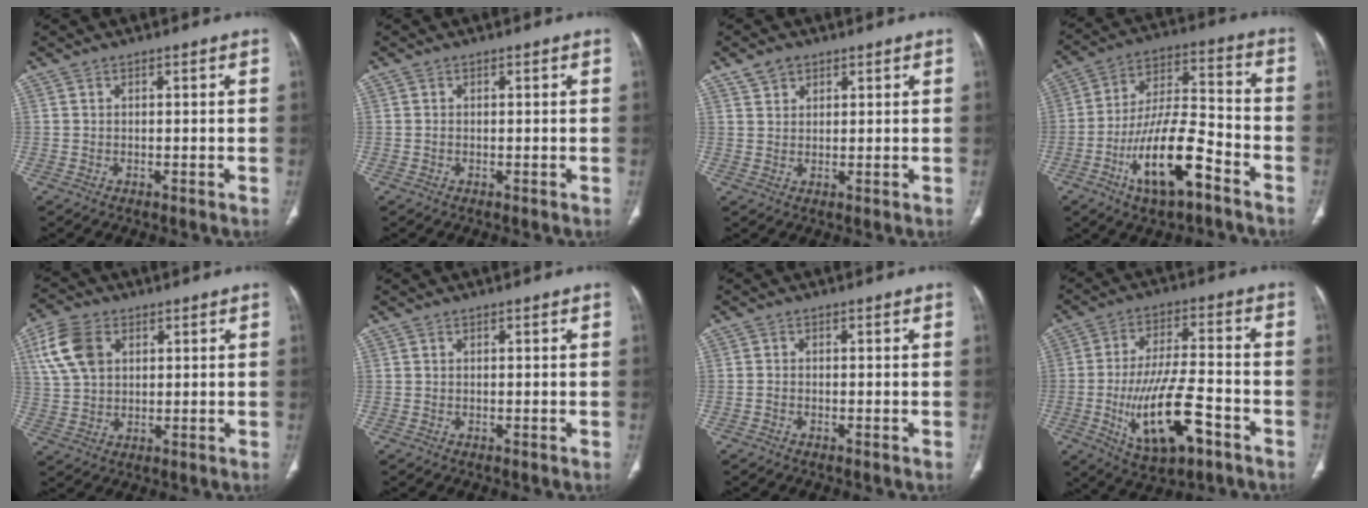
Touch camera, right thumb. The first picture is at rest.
{"total": 0.0}
{"total": 3.1, "force": [2.0, 2.2, 1.1], "torque": [-0.009, -0.005, 0.039]}
{"total": 16.5, "force": [-8.2, 6.0, 13.0], "torque": [-0.232, 0.059, -0.142]}
{"total": 9.9, "force": [3.5, 6.7, 6.4], "torque": [-0.123, 0.002, 0.070]}
{"total": 0.0}
{"total": 0.7, "force": [-0.5, 0.4, 0.3], "torque": [-0.009, 0.002, -0.013]}
{"total": 16.0, "force": [-6.1, 6.3, 13.4], "torque": [-0.238, 0.026, -0.094]}